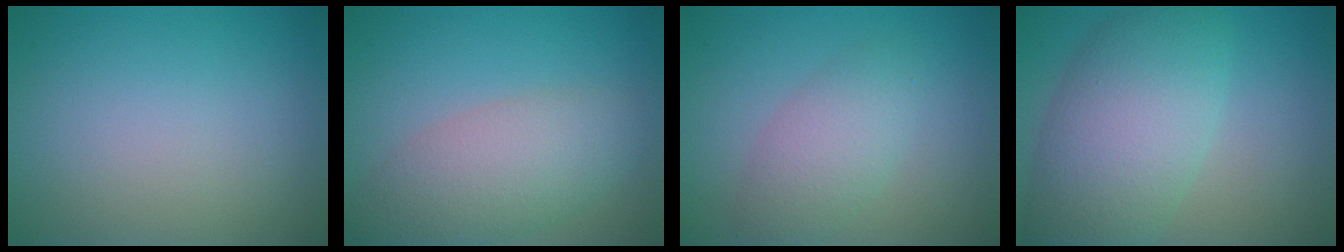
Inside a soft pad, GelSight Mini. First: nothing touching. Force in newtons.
{"total": 5.4, "press": 5.4, "slide": 0.2}
{"total": 3.4, "press": 3.4, "slide": 0.0}
{"total": 8.7, "press": 8.7, "slide": 0.3}